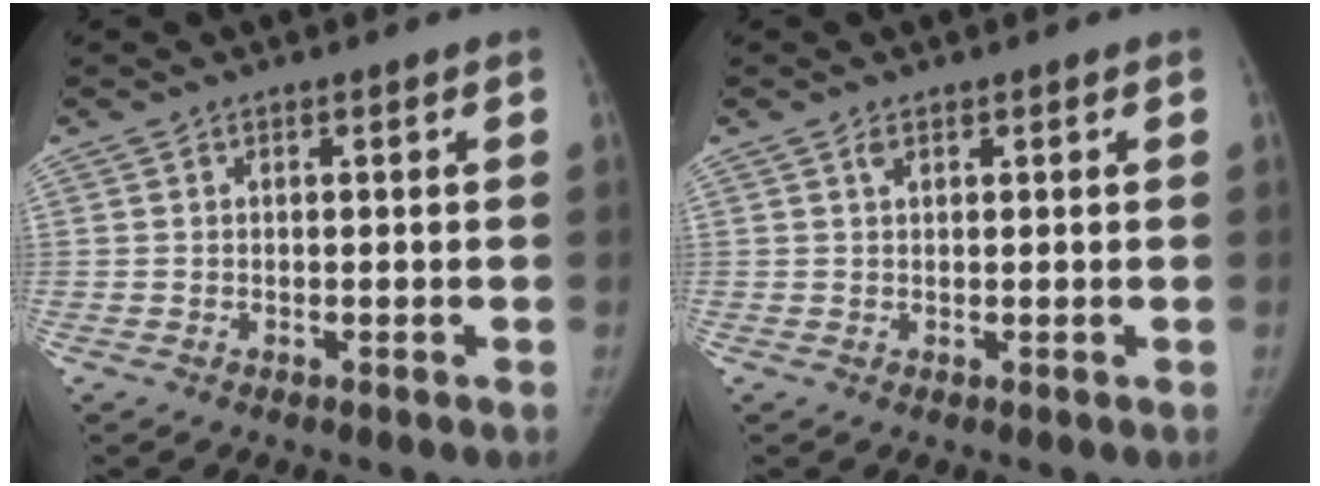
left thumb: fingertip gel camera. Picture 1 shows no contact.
{"total": 1.1, "force": [0.7, 0.7, 0.5], "torque": [-0.005, -0.003, 0.012]}